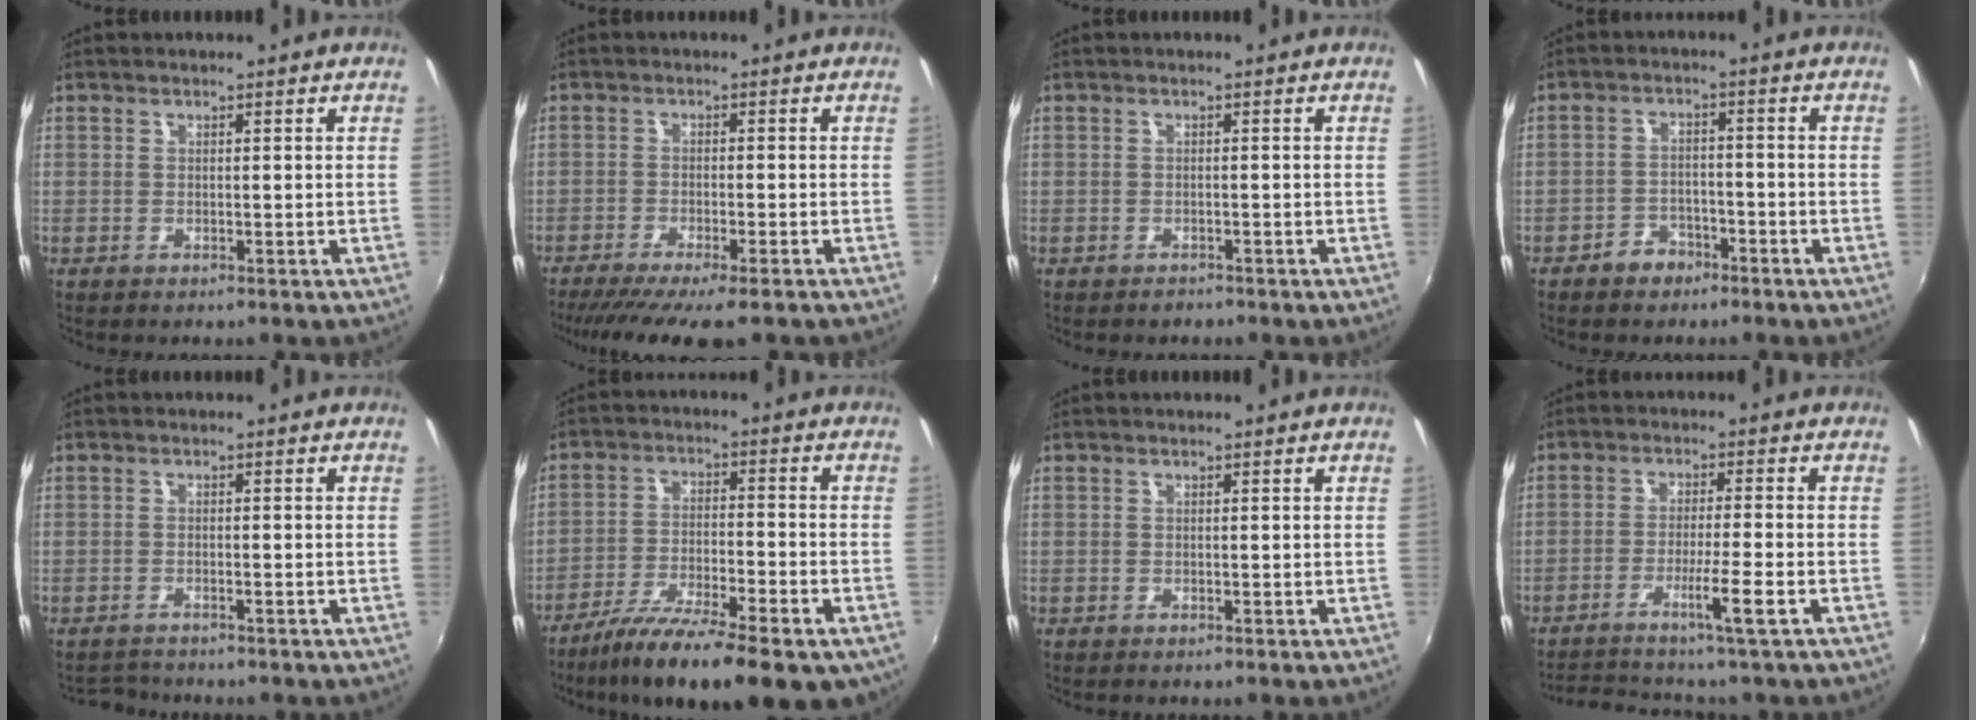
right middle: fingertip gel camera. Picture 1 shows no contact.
{"total": 10.7, "force": [-8.6, 1.3, 6.2], "torque": [-0.130, -0.037, -0.137]}
{"total": 1.0, "force": [-0.9, 0.5, 0.0], "torque": [-0.004, 0.002, -0.012]}
{"total": 4.1, "force": [-3.1, 2.5, 1.0], "torque": [-0.029, 0.012, -0.047]}
{"total": 2.4, "force": [-2.4, 0.5, 0.3], "torque": [-0.015, 0.000, -0.041]}
{"total": 18.2, "force": [-13.0, 4.5, 11.9], "torque": [-0.210, -0.044, -0.204]}
{"total": 0.0}
{"total": 6.9, "force": [-5.4, -0.6, 4.3], "torque": [-0.087, -0.005, -0.089]}